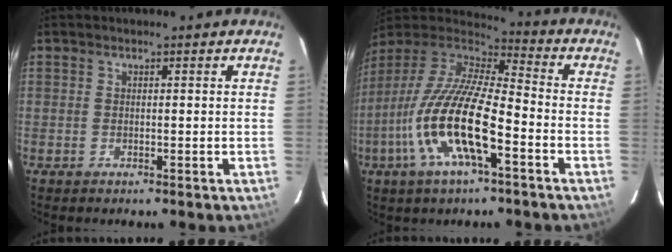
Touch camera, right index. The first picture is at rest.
{"total": 19.2, "force": [-7.3, 5.1, 17.0], "torque": [-0.333, -0.025, -0.146]}